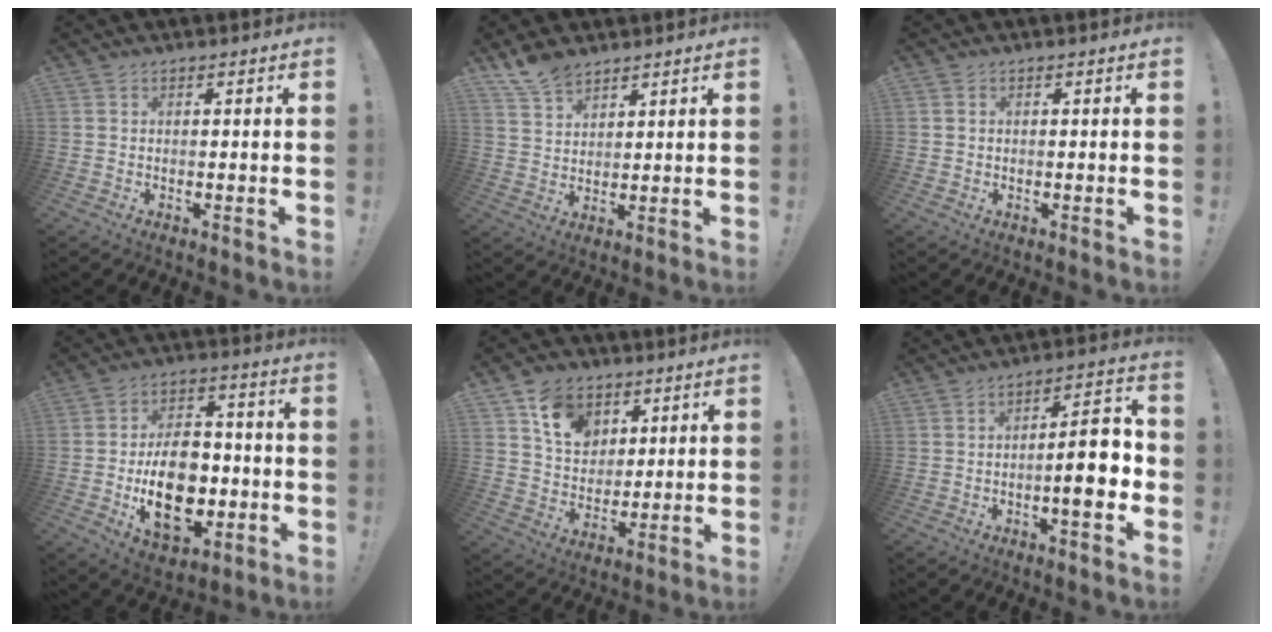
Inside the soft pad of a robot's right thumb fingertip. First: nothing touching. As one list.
[{"total": 7.8, "force": [6.3, 3.8, 2.7], "torque": [-0.051, -0.034, 0.122]}, {"total": 0.9, "force": [0.1, 0.9, -0.1], "torque": [0.002, 0.005, 0.001]}, {"total": 18.5, "force": [-3.6, 12.5, 13.2], "torque": [-0.204, 0.013, -0.053]}, {"total": 13.0, "force": [6.7, 9.8, 5.2], "torque": [-0.085, -0.026, 0.133]}, {"total": 11.3, "force": [-2.7, 2.9, 10.6], "torque": [-0.148, 0.010, -0.051]}]